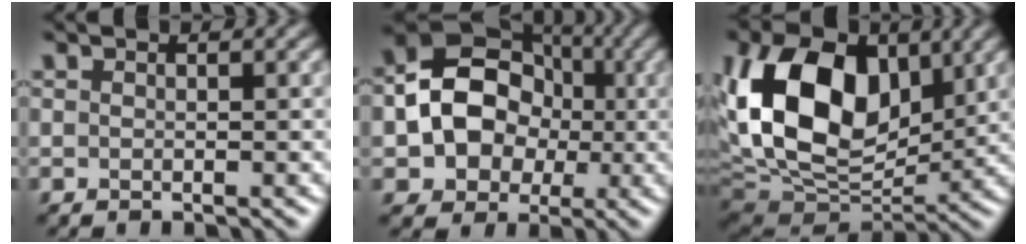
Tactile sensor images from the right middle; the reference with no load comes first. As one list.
[{"total": 9.3, "force": [-0.6, 7.7, 5.2], "torque": [-0.062, 0.010, -0.026]}, {"total": 15.7, "force": [3.8, 10.2, 11.3], "torque": [-0.227, 0.019, 0.063]}]